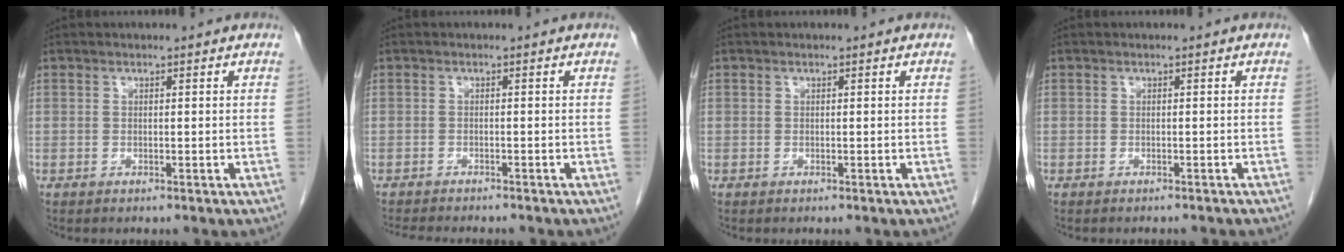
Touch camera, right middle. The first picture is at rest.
{"total": 7.4, "force": [-6.6, 1.3, 3.0], "torque": [-0.042, -0.008, -0.095]}
{"total": 0.0}
{"total": 3.7, "force": [-3.5, 0.6, 1.1], "torque": [-0.017, -0.009, -0.040]}